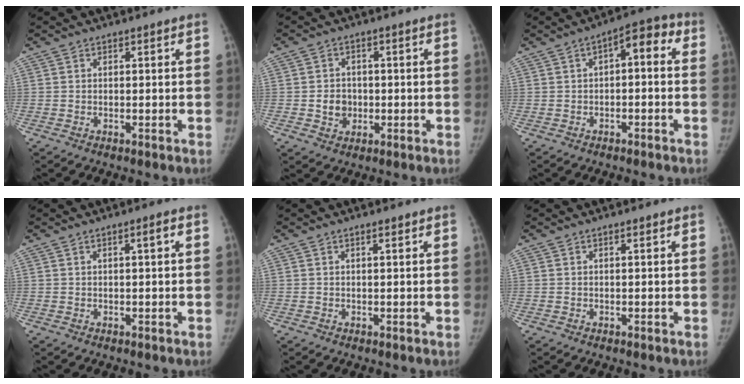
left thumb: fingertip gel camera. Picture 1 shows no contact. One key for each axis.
{"total": 4.4, "fx": -0.5, "fy": 3.8, "fz": 2.0, "tx": -0.016, "ty": 0.005, "tz": -0.006}
{"total": 6.4, "fx": 0.7, "fy": 3.0, "fz": 5.6, "tx": -0.058, "ty": 0.034, "tz": -0.002}
{"total": 1.7, "fx": 0.6, "fy": 0.0, "fz": 1.6, "tx": -0.028, "ty": 0.000, "tz": 0.010}
{"total": 1.2, "fx": 0.8, "fy": 0.2, "fz": 0.8, "tx": -0.013, "ty": -0.003, "tz": 0.013}
{"total": 0.6, "fx": 0.4, "fy": 0.0, "fz": 0.4, "tx": -0.007, "ty": 0.000, "tz": 0.007}